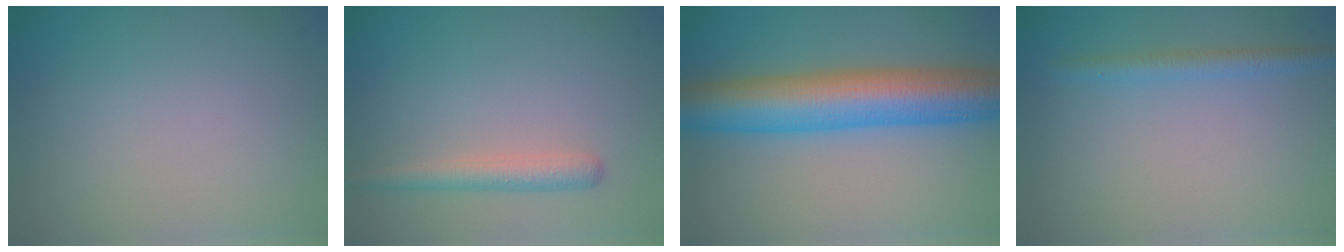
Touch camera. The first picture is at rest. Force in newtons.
{"total": 2.2, "press": 2.2, "slide": 0.1}
{"total": 10.3, "press": 10.3, "slide": 0.1}
{"total": 1.8, "press": 1.8, "slide": 0.0}